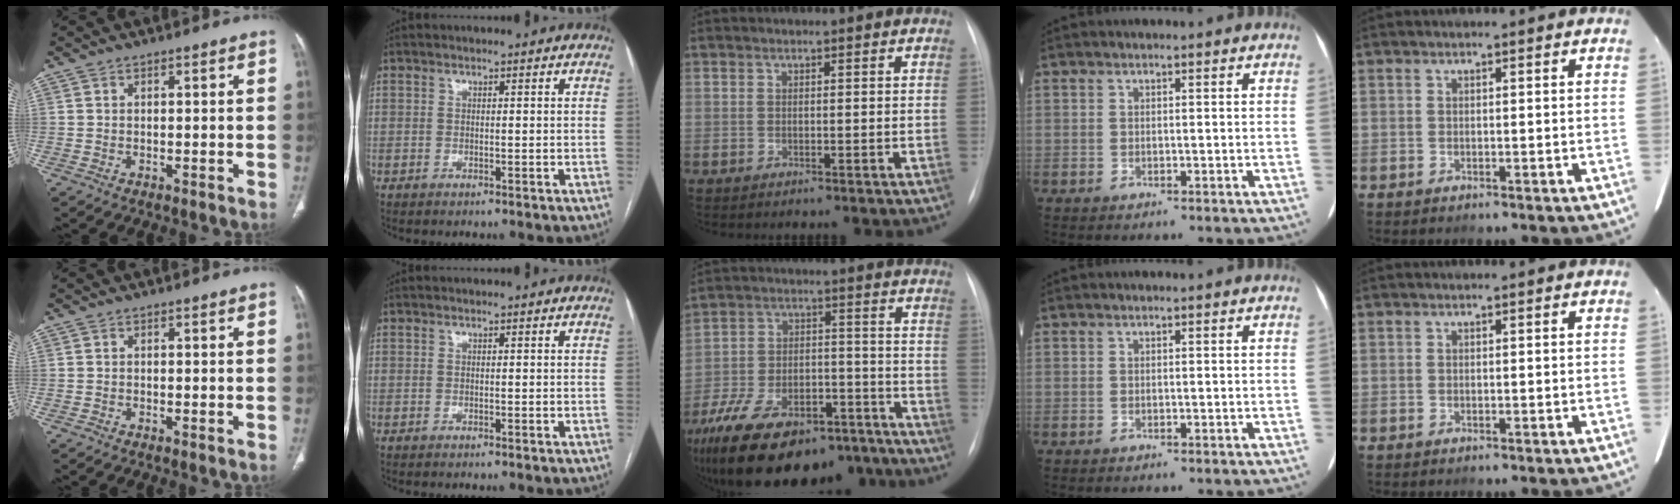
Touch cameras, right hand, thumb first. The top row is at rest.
{"middle": {"total": 26.3, "force": [-19.1, 11.6, 13.8], "torque": [-0.271, -0.004, -0.288]}}